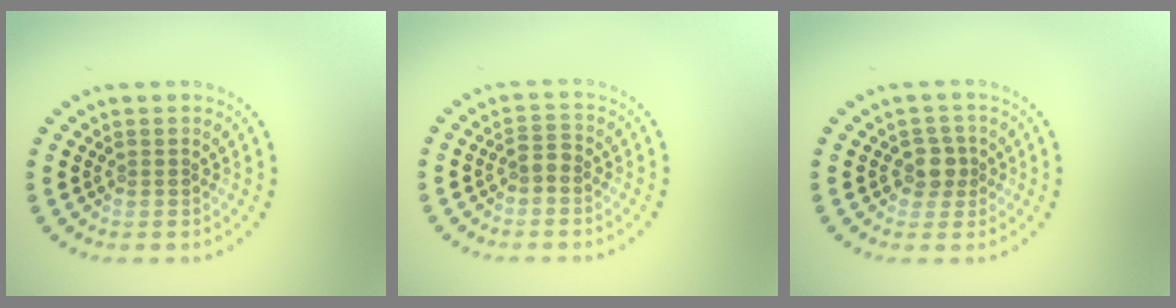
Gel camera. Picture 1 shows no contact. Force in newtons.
{"total": 1.3, "press": 1.1, "slide": 0.6}
{"total": 1.9, "press": 1.8, "slide": 0.9}